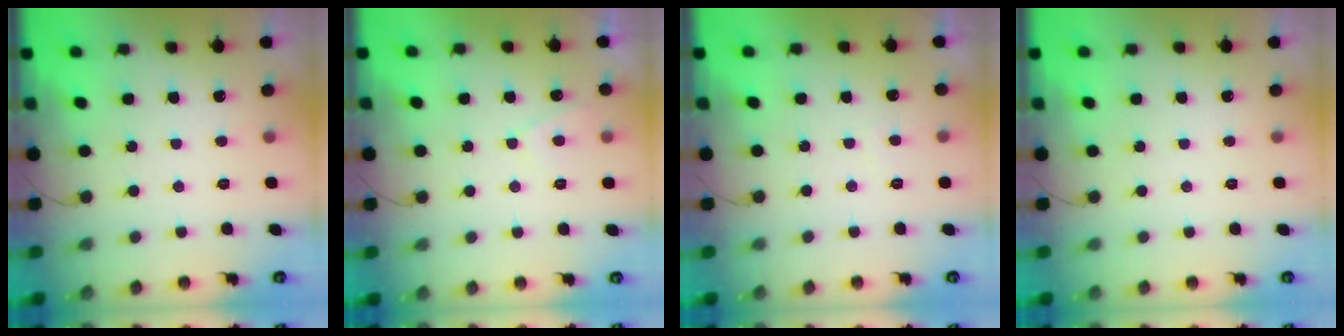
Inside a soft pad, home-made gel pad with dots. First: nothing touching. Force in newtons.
{"total": 2.4, "press": 2.4, "slide": 0.5}
{"total": 0.9, "press": 0.8, "slide": 0.4}
{"total": 0.0}